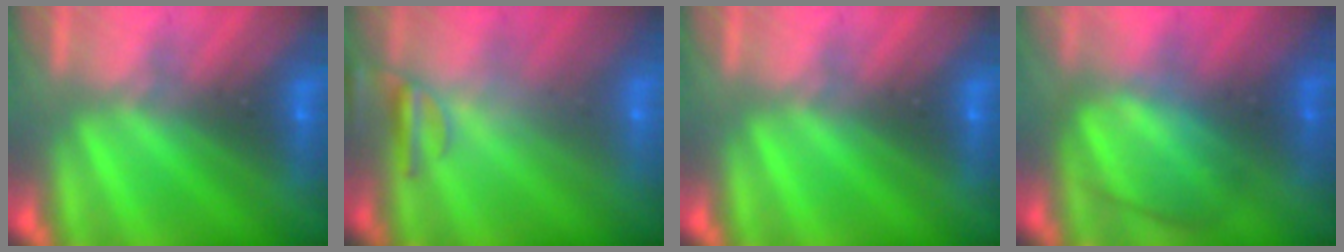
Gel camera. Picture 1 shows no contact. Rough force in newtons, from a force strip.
{"total": 2.4}
{"total": 0.0}
{"total": 2.9}